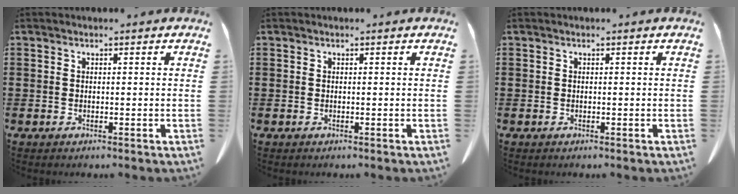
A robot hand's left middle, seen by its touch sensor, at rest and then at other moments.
{"total": 0.0}
{"total": 0.0}